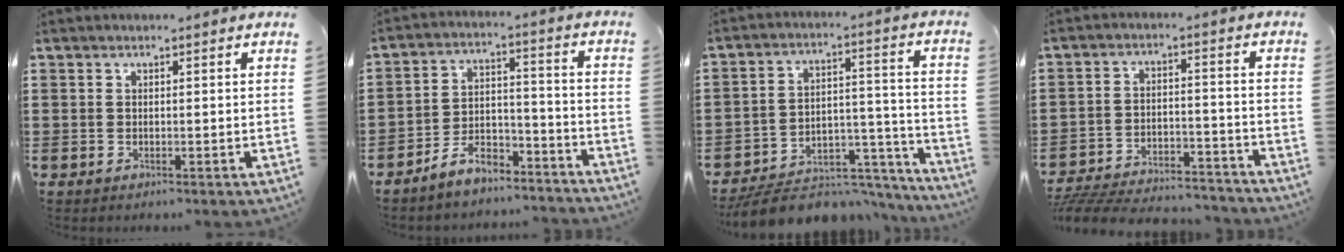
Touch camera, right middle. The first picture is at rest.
{"total": 7.1, "force": [-6.6, 1.9, 1.8], "torque": [-0.030, 0.017, -0.129]}
{"total": 7.6, "force": [-6.8, 2.8, 1.7], "torque": [-0.025, 0.024, -0.128]}
{"total": 7.0, "force": [-6.8, 0.9, 1.4], "torque": [-0.033, 0.009, -0.135]}